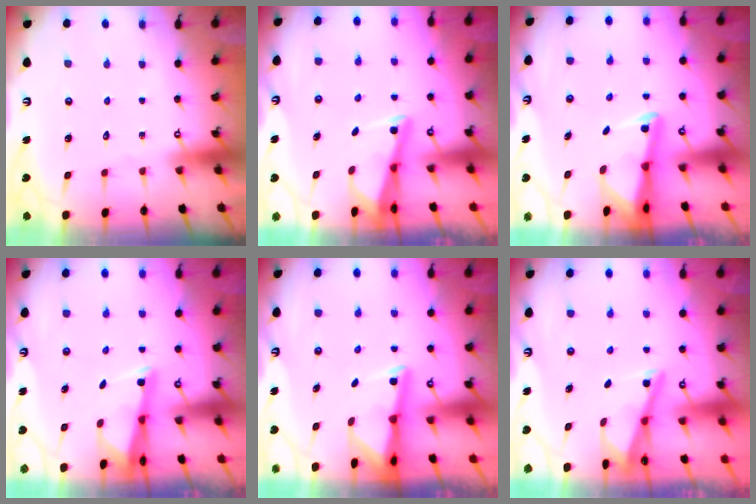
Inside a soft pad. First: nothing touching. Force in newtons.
{"total": 2.8, "press": 2.8, "slide": 0.3}
{"total": 2.6, "press": 2.5, "slide": 0.7}
{"total": 3.1, "press": 3.0, "slide": 0.7}
{"total": 2.8, "press": 2.7, "slide": 0.7}
{"total": 2.8, "press": 2.8, "slide": 0.4}